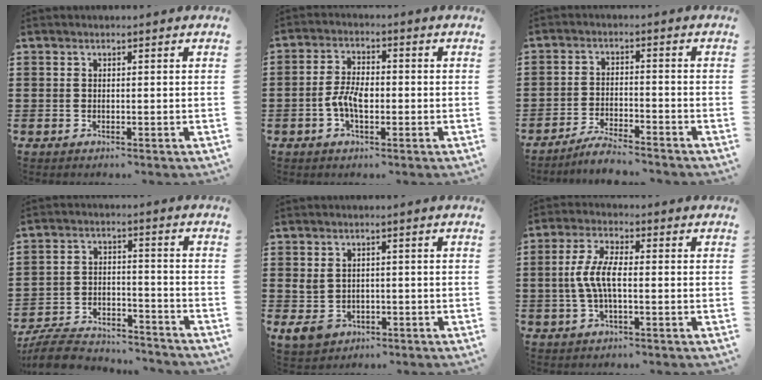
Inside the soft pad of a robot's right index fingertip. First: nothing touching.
{"total": 4.8, "force": [-1.3, 2.3, 4.0], "torque": [-0.092, 0.000, -0.029]}
{"total": 4.0, "force": [-3.8, 0.2, 1.0], "torque": [-0.028, 0.004, -0.079]}
{"total": 7.6, "force": [-7.2, 1.6, 1.8], "torque": [-0.039, 0.018, -0.140]}
{"total": 3.5, "force": [-0.6, 2.5, 2.3], "torque": [-0.071, -0.007, -0.018]}
{"total": 6.0, "force": [-0.7, 2.0, 5.6], "torque": [-0.128, -0.003, -0.022]}